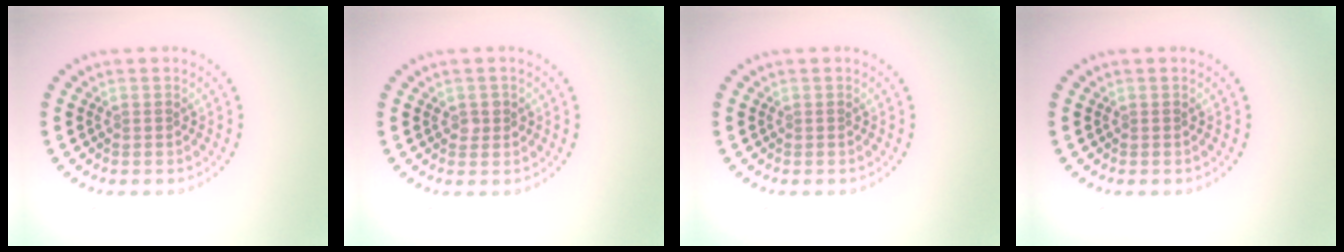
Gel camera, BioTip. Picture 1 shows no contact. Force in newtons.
{"total": 0.9, "press": 0.9, "slide": 0.2}
{"total": 0.0}
{"total": 0.0}